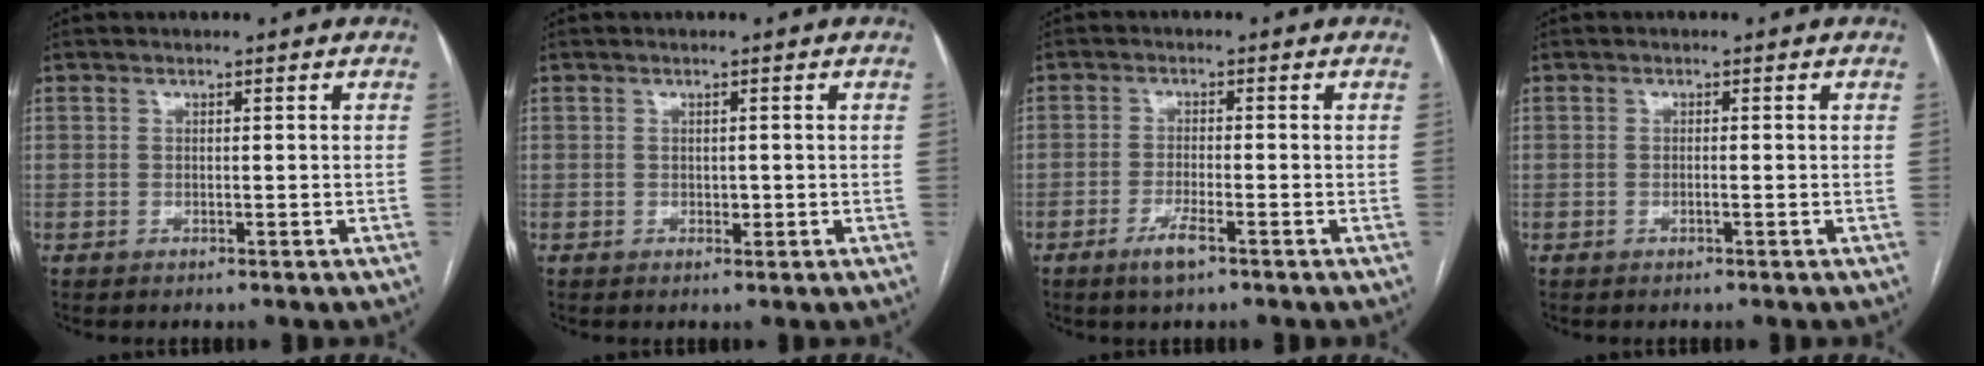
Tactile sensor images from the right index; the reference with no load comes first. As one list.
[{"total": 0.9, "force": [-0.1, 0.6, 0.6], "torque": [-0.008, 0.000, -0.001]}, {"total": 3.6, "force": [-2.2, 0.5, 2.7], "torque": [-0.058, -0.005, -0.042]}, {"total": 0.7, "force": [-0.3, -0.1, 0.6], "torque": [-0.012, 0.001, -0.004]}]